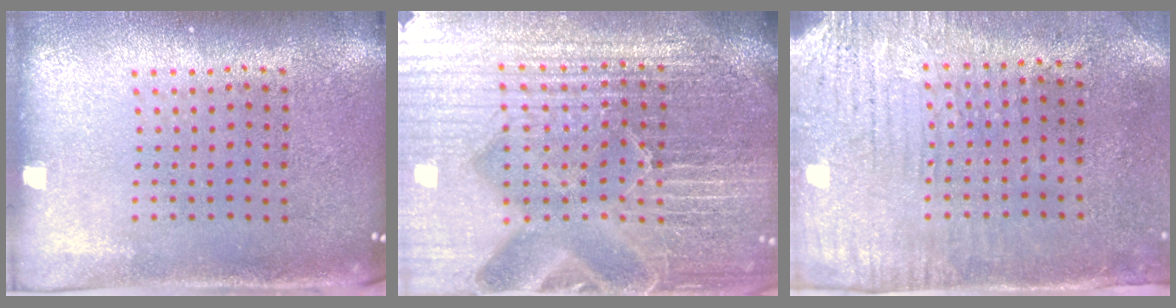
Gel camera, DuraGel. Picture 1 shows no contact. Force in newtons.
{"total": 6.7, "press": 5.8, "slide": 3.3}
{"total": 3.1, "press": 2.4, "slide": 1.9}